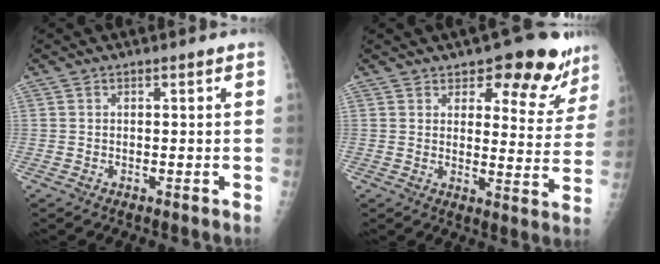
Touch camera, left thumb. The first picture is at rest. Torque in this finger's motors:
{"motor_torque": [0.07, 0.45, -0.08, -0.24, 0.06]}